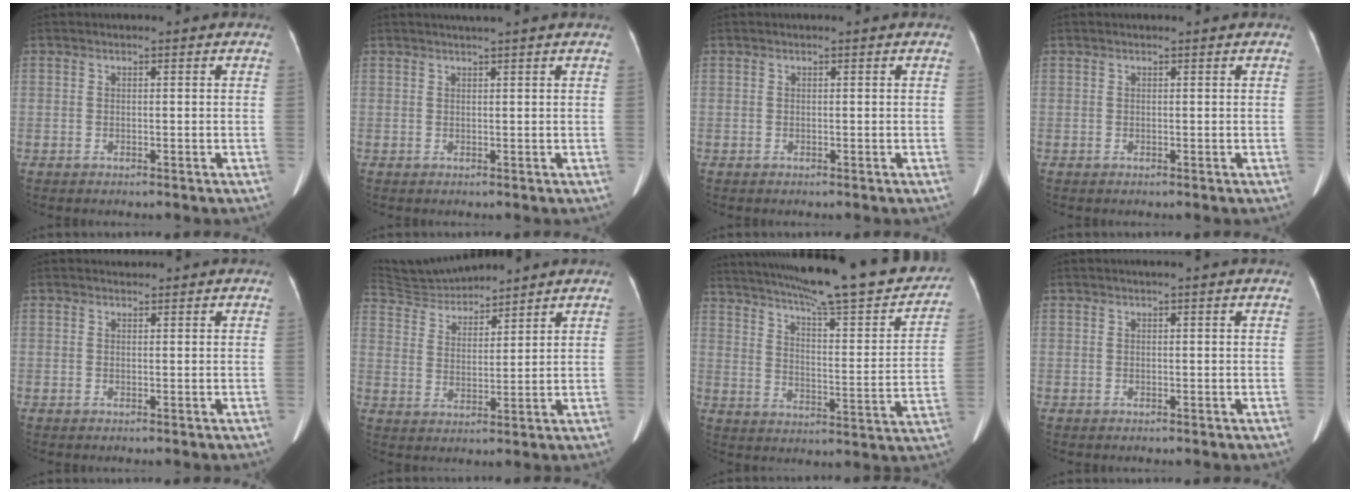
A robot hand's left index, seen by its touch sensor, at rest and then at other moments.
{"total": 2.2, "force": [1.8, -0.7, 1.0], "torque": [-0.012, 0.008, 0.032]}
{"total": 0.0}
{"total": 0.0}
{"total": 0.8, "force": [0.7, 0.2, -0.1], "torque": [-0.010, 0.003, 0.013]}
{"total": 9.2, "force": [9.0, 1.0, 1.3], "torque": [-0.036, 0.030, 0.176]}
{"total": 28.6, "force": [23.9, 3.6, 15.2], "torque": [-0.238, -0.028, 0.314]}
{"total": 1.5, "force": [1.3, -0.3, 0.8], "torque": [-0.016, 0.010, 0.021]}